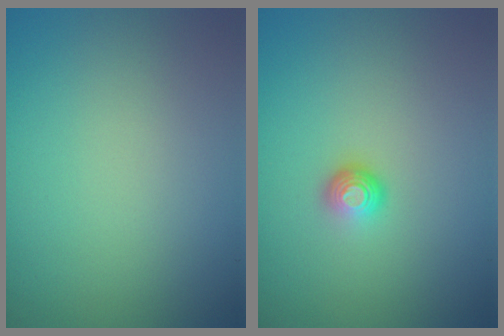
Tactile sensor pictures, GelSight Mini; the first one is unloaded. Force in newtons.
{"total": 1.4, "press": 1.1, "slide": 1.0}